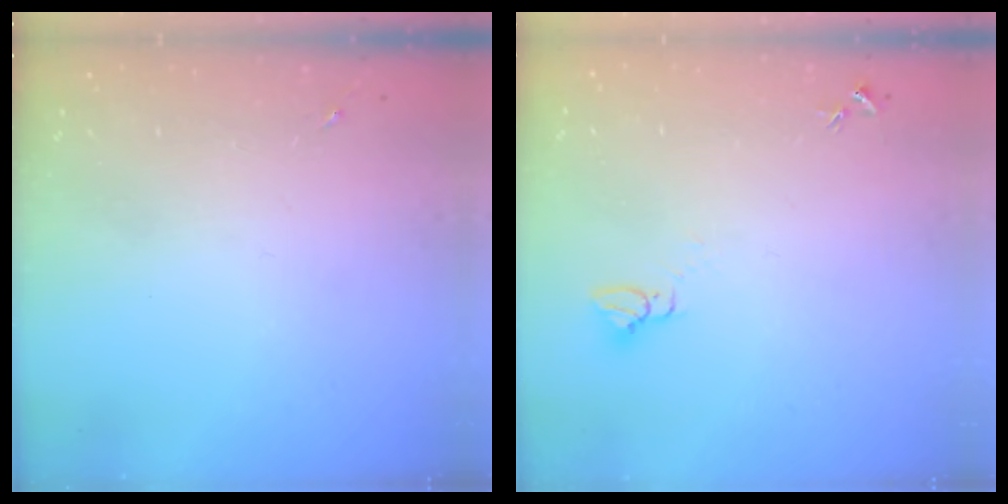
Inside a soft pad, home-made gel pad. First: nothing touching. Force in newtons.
{"total": 2.8, "press": 2.8, "slide": 0.1}